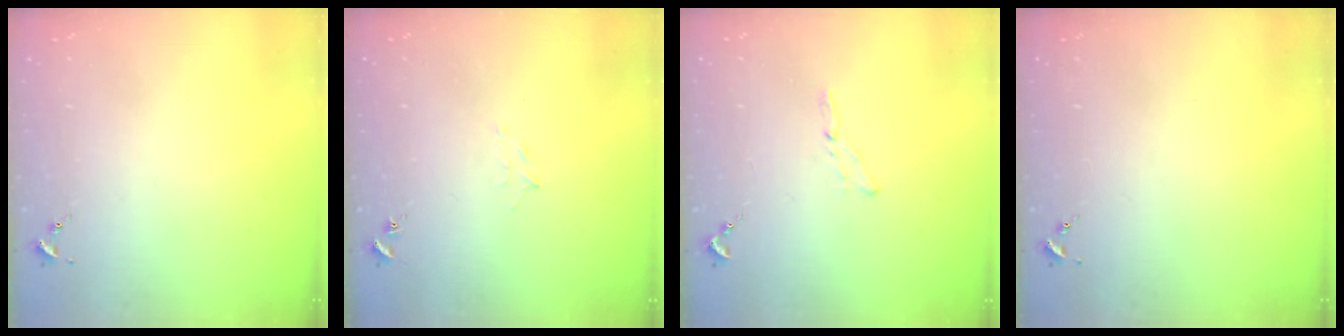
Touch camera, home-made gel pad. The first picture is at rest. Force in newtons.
{"total": 5.3, "press": 5.1, "slide": 1.0}
{"total": 3.5, "press": 3.5, "slide": 0.4}
{"total": 0.0}